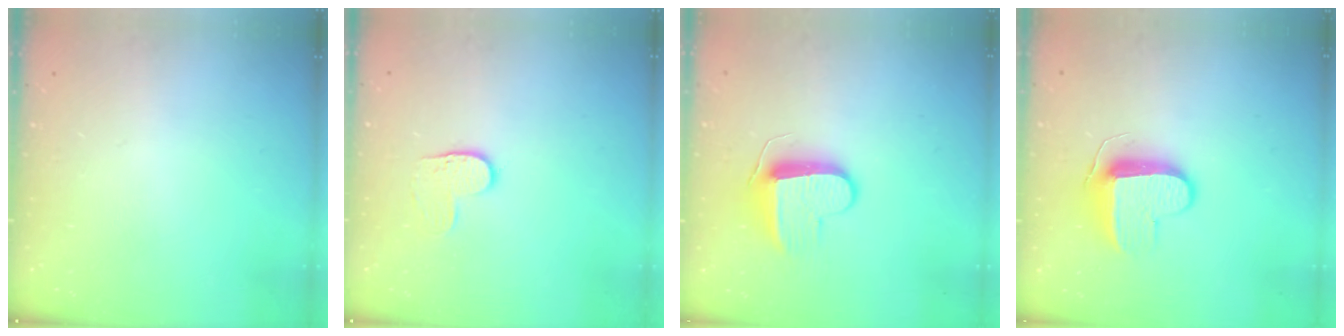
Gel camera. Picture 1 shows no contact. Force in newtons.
{"total": 4.0, "press": 4.0, "slide": 0.4}
{"total": 9.3, "press": 9.3, "slide": 0.4}
{"total": 10.0, "press": 10.0, "slide": 1.1}